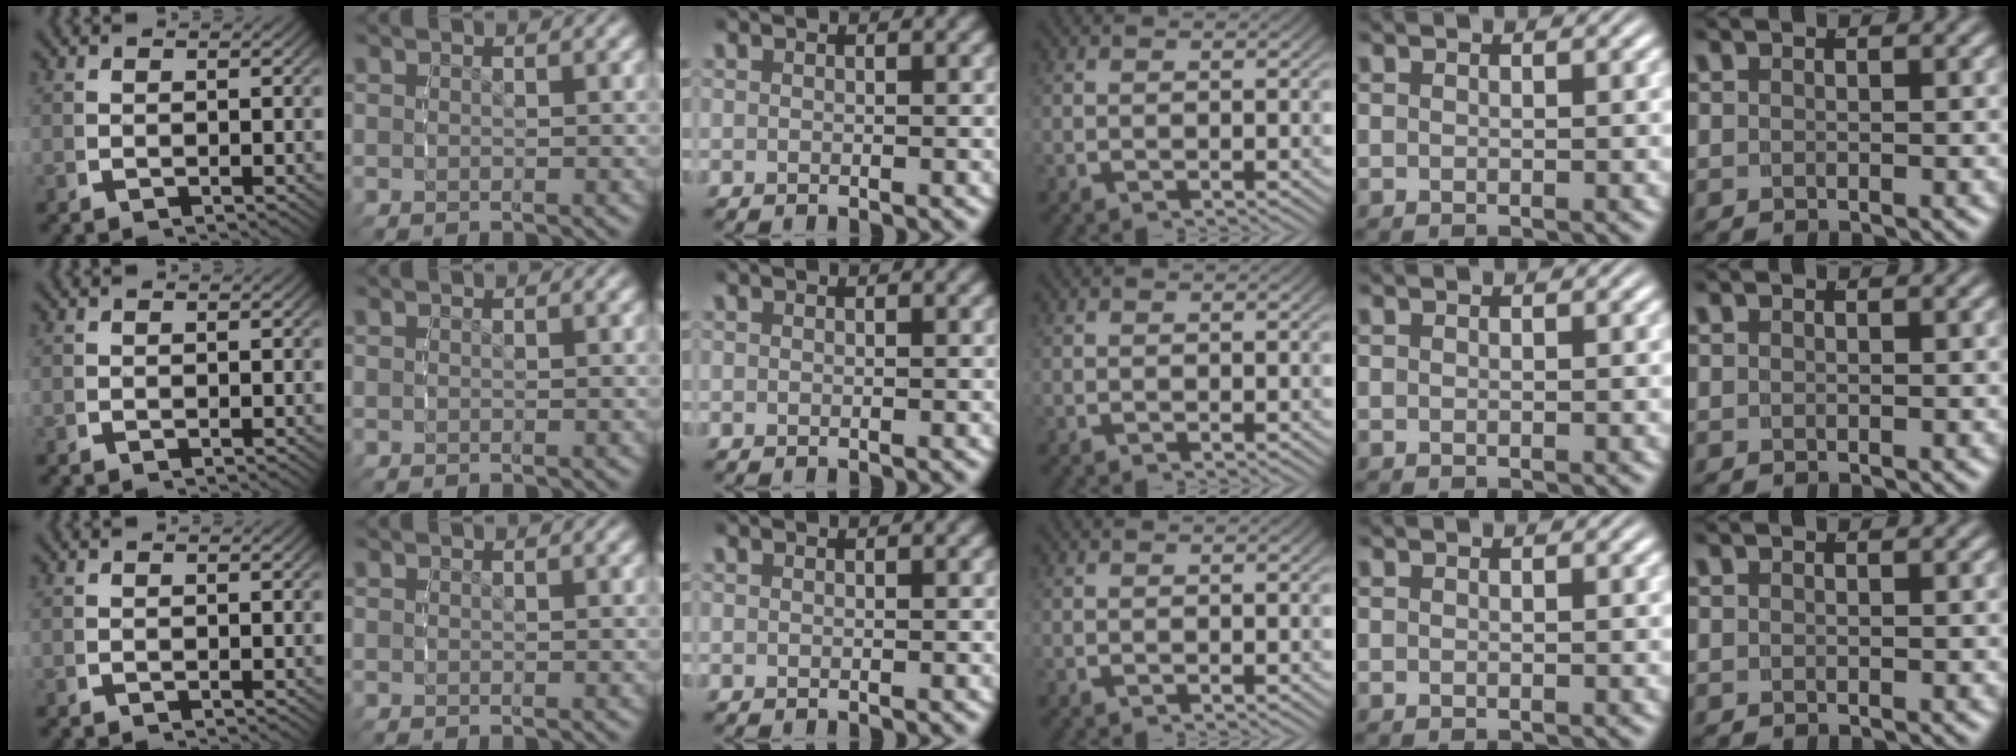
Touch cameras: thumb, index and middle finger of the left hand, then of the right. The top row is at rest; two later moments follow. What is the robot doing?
{"motion": "reach", "object": "plastic wrap"}